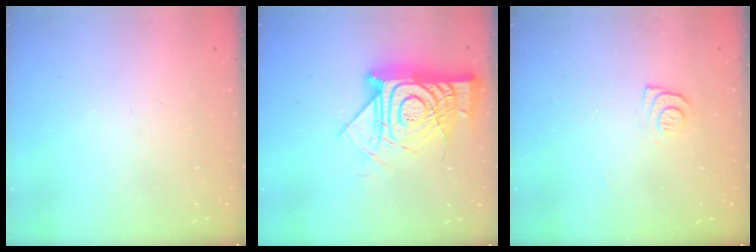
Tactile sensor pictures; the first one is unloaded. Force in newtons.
{"total": 20.6, "press": 20.6, "slide": 1.9}
{"total": 6.6, "press": 6.5, "slide": 0.8}